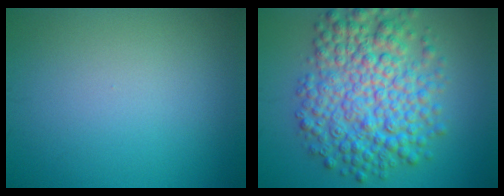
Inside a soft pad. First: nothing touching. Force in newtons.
{"total": 9.1, "press": 9.1, "slide": 0.1}